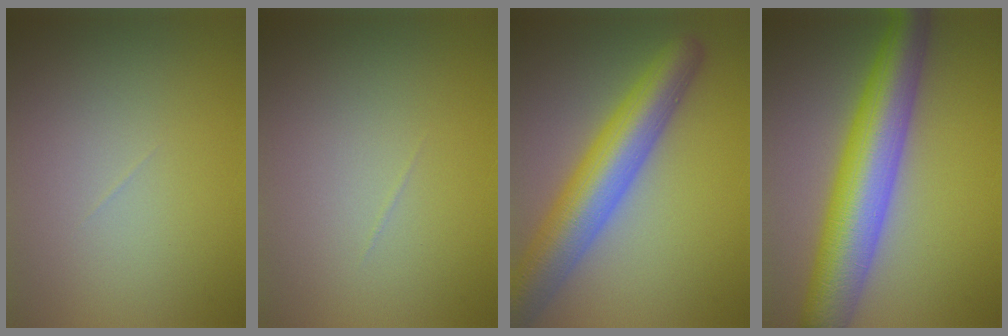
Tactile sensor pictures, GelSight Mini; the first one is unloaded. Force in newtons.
{"total": 0.0}
{"total": 8.3, "press": 8.3, "slide": 0.4}
{"total": 9.3, "press": 9.3, "slide": 0.3}